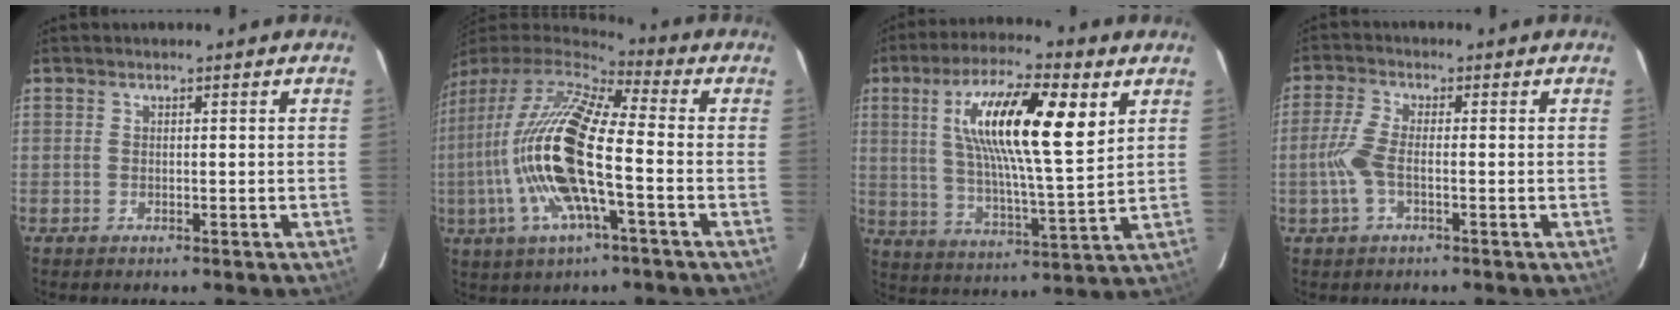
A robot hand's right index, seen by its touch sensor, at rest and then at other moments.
{"total": 19.6, "force": [-3.1, 4.5, 18.8], "torque": [-0.354, -0.015, -0.069]}
{"total": 18.9, "force": [7.0, 4.2, 17.0], "torque": [-0.298, 0.012, 0.116]}
{"total": 5.1, "force": [-1.4, 1.4, 4.7], "torque": [-0.111, 0.003, -0.029]}